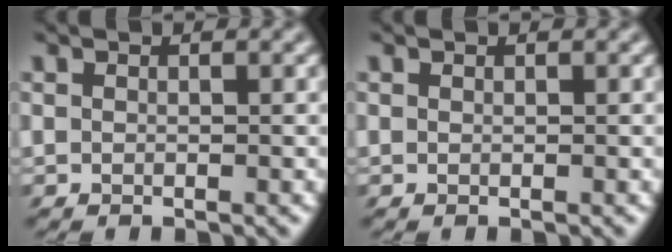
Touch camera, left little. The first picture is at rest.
{"total": 0.0}